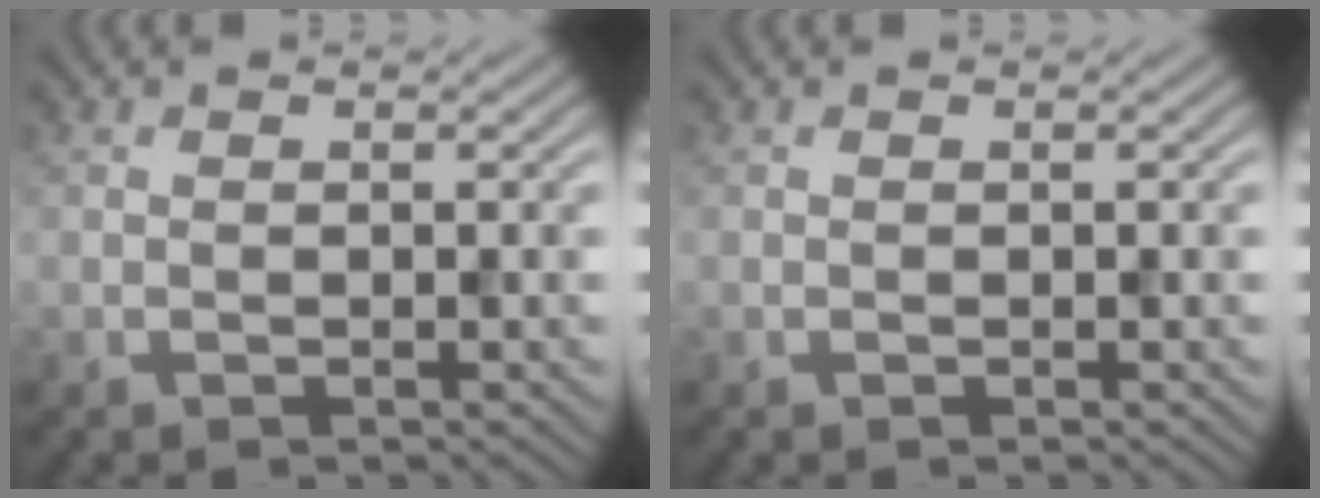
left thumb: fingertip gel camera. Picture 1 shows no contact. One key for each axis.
{"total": 0.0}